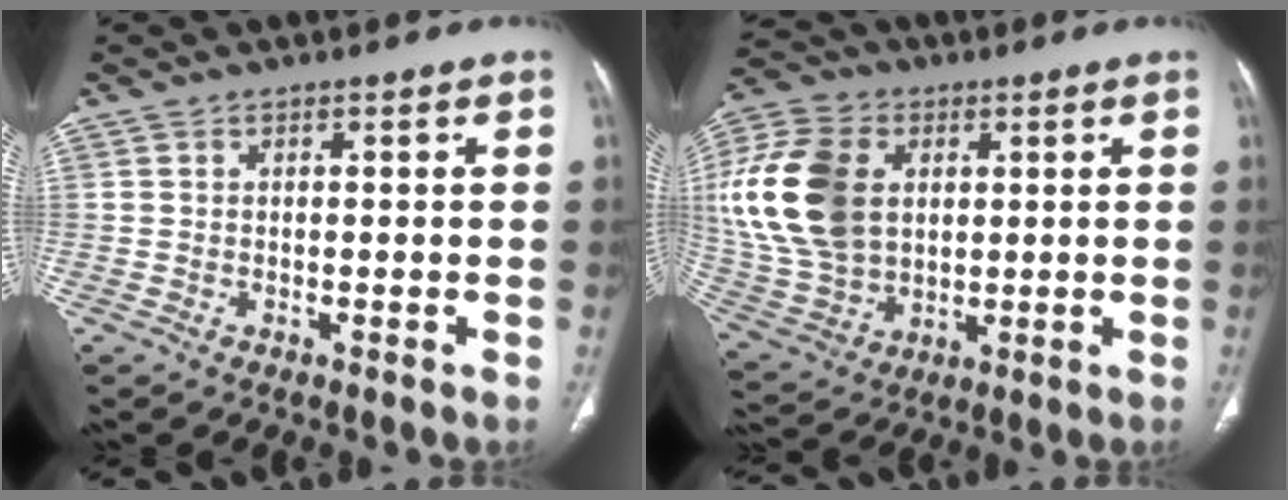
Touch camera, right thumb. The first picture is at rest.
{"total": 21.2, "force": [3.7, 14.9, 14.6], "torque": [-0.312, -0.003, 0.080]}